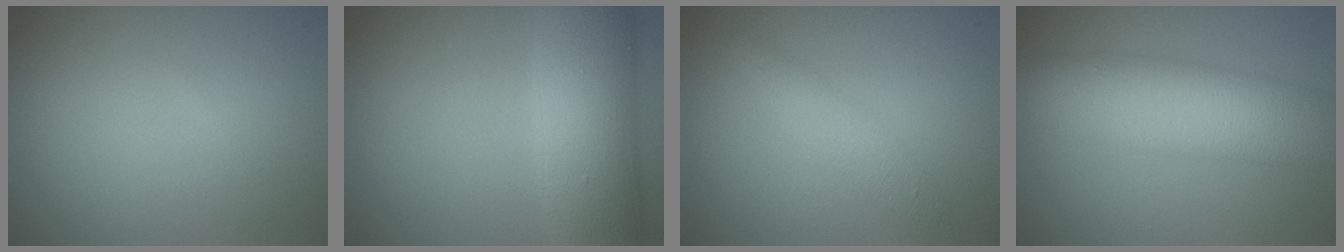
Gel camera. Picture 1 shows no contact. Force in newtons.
{"total": 8.8, "press": 8.8, "slide": 0.3}
{"total": 2.0, "press": 2.0, "slide": 0.0}
{"total": 7.7, "press": 7.7, "slide": 0.3}